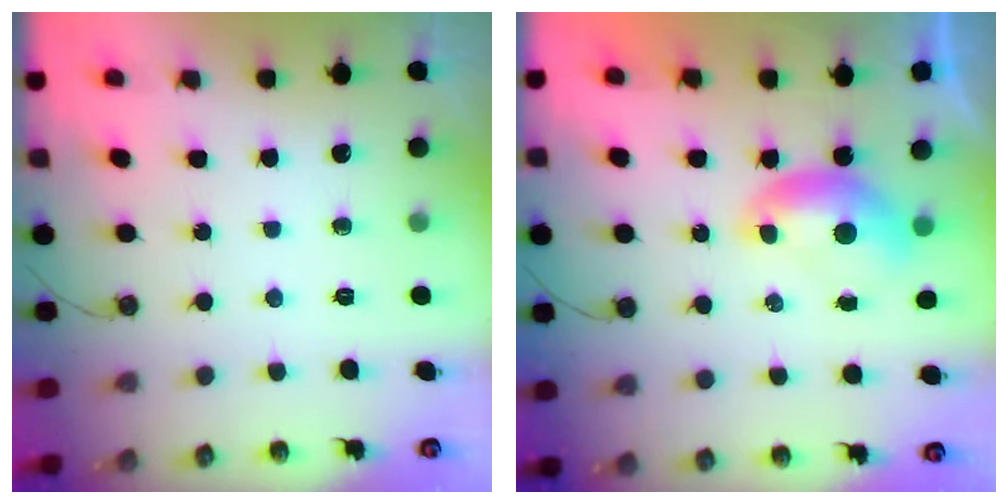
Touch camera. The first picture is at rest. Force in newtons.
{"total": 0.0}